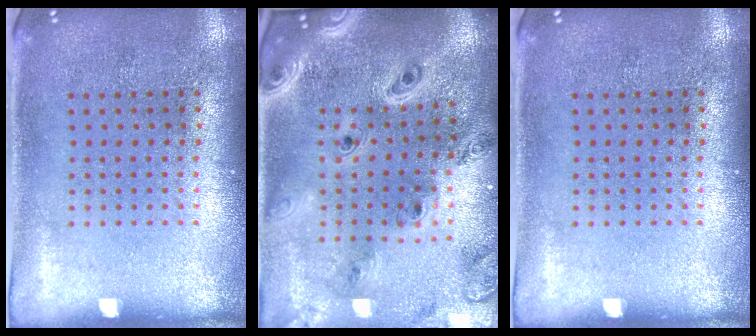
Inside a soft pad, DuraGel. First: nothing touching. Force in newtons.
{"total": 2.7, "press": 2.4, "slide": 1.3}
{"total": 0.0}